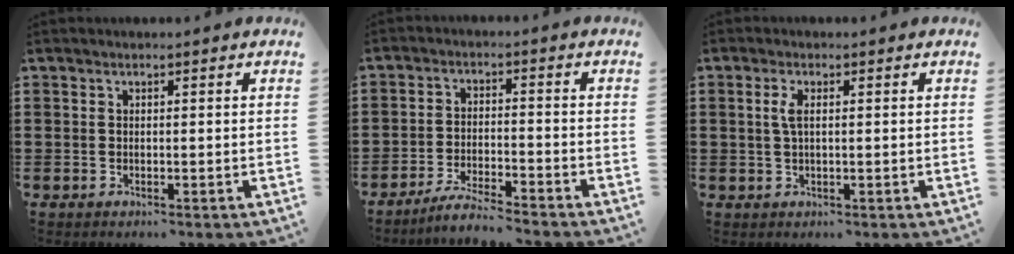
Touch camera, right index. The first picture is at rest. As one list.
[{"total": 4.4, "force": [-4.2, -0.3, 1.3], "torque": [-0.031, -0.006, -0.085]}, {"total": 2.1, "force": [0.4, 0.6, 2.0], "torque": [-0.041, 0.004, 0.005]}]